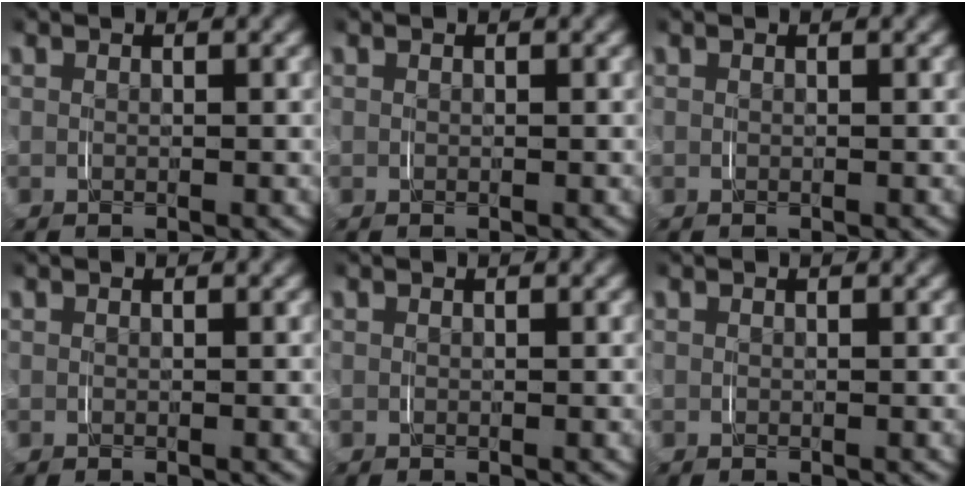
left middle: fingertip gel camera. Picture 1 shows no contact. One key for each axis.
{"total": 0.0}
{"total": 0.0}
{"total": 0.0}
{"total": 0.0}
{"total": 0.0}